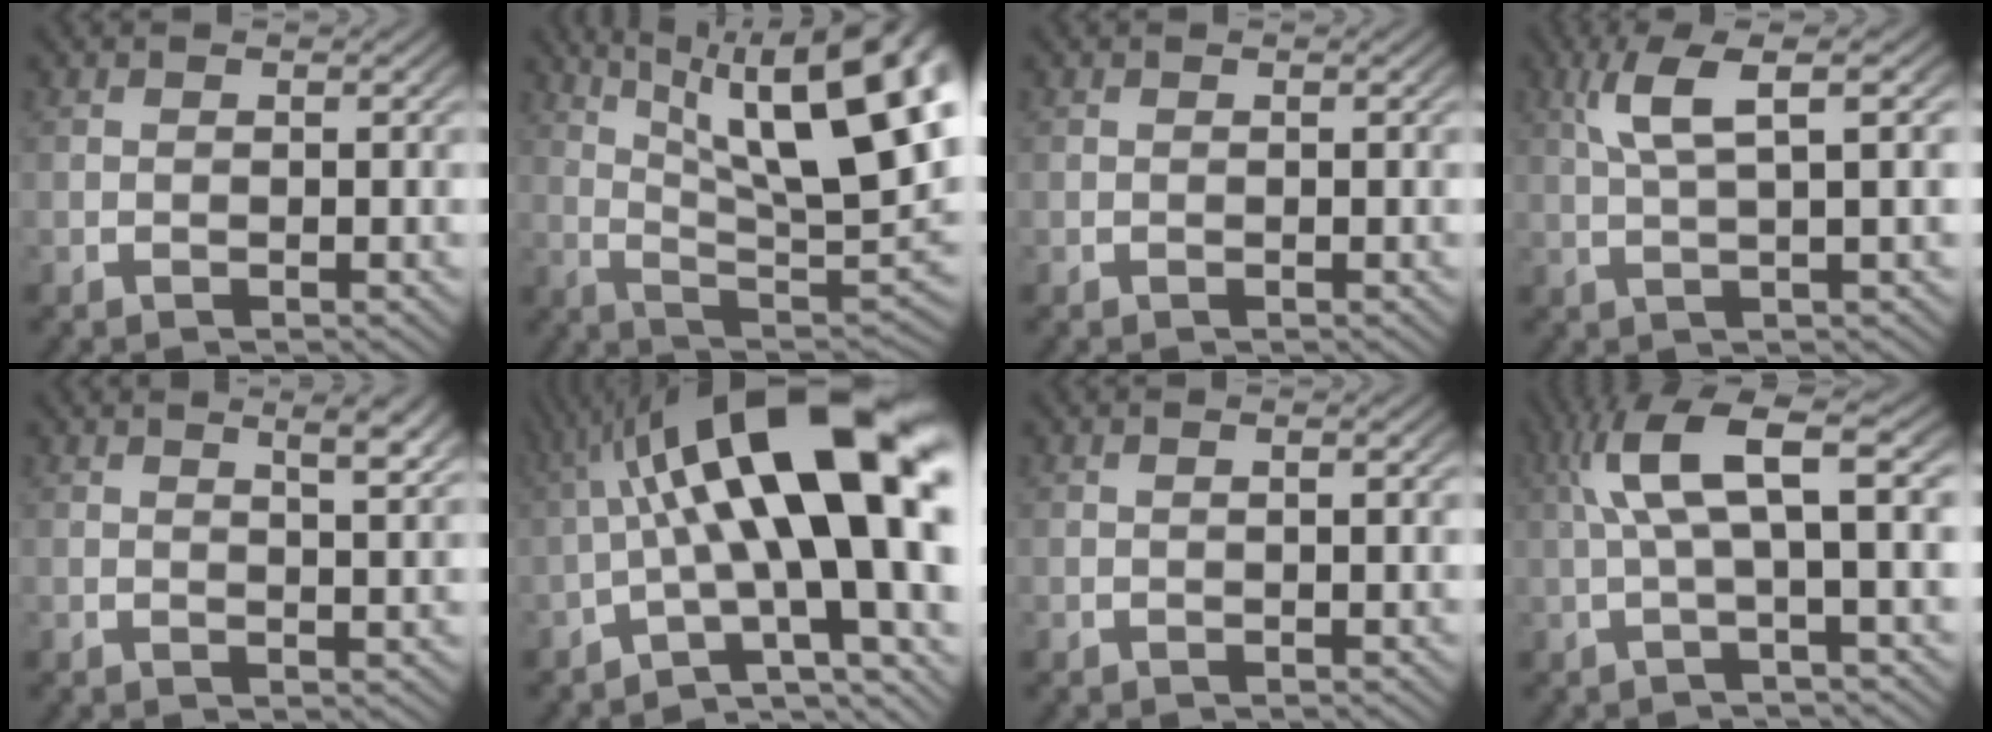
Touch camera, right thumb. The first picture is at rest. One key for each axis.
{"total": 14.2, "fx": 3.0, "fy": 7.2, "fz": 11.9, "tx": -0.187, "ty": -0.031, "tz": 0.063}
{"total": 0.0}
{"total": 5.4, "fx": 2.0, "fy": 1.6, "fz": 4.8, "tx": -0.097, "ty": 0.009, "tz": 0.034}
{"total": 3.7, "fx": 1.9, "fy": 1.1, "fz": 3.1, "tx": -0.035, "ty": 0.001, "tz": 0.030}
{"total": 16.0, "fx": 0.0, "fy": 7.8, "fz": 14.0, "tx": -0.231, "ty": -0.022, "tz": 0.008}
{"total": 0.6, "fx": 0.0, "fy": -0.1, "fz": 0.6, "tx": -0.012, "ty": 0.003, "tz": 0.002}
{"total": 6.6, "fx": 1.5, "fy": 1.7, "fz": 6.2, "tx": -0.122, "ty": 0.014, "tz": 0.018}